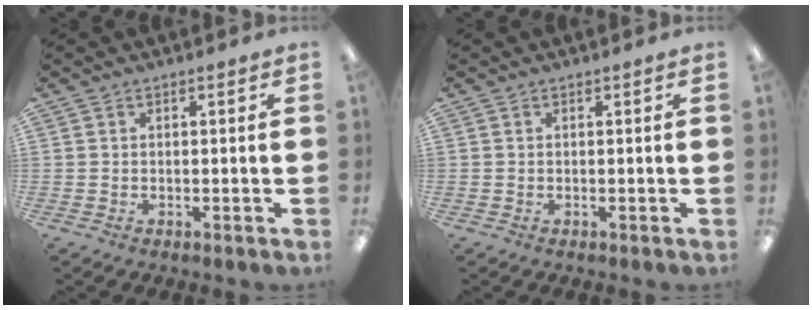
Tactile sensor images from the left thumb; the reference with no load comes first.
{"total": 0.0}